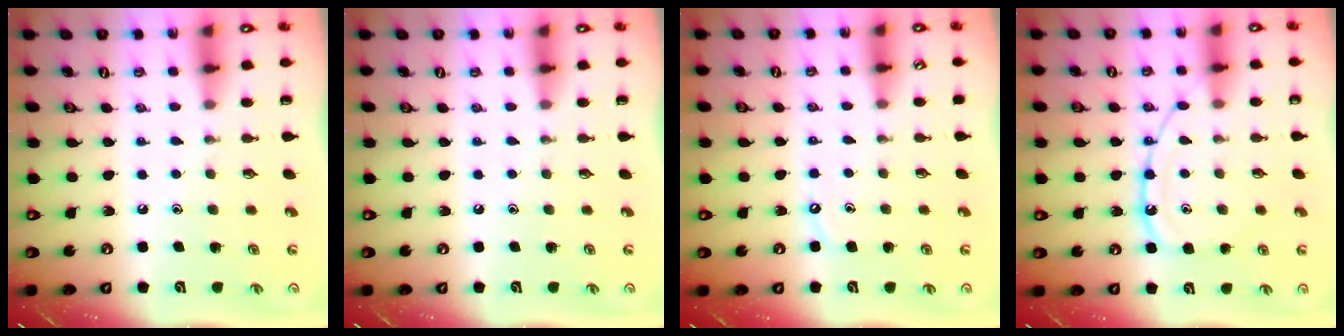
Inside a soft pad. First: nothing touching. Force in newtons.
{"total": 0.0}
{"total": 4.6, "press": 4.6, "slide": 0.6}
{"total": 12.3, "press": 12.2, "slide": 1.3}